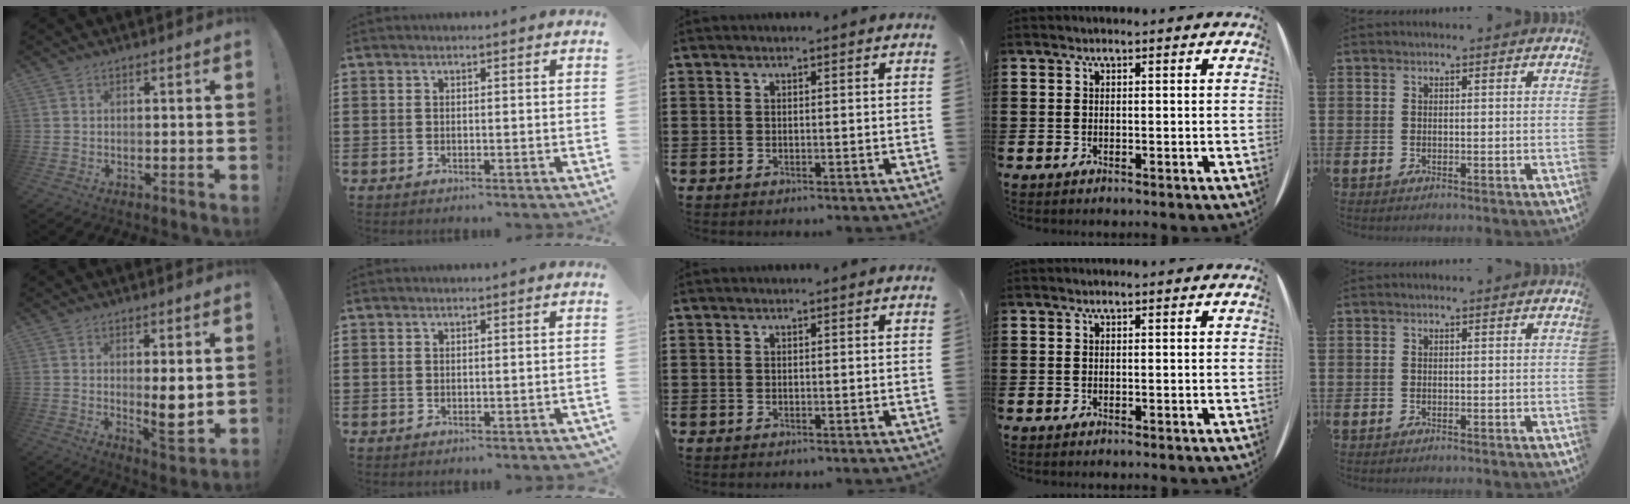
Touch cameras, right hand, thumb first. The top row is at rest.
{"thumb": {"total": 7.6, "force": [1.2, 2.0, 7.2], "torque": [-0.086, -0.024, 0.022]}, "index": {"total": 0.5, "force": [-0.5, 0.1, 0.1], "torque": [-0.005, -0.003, -0.010]}}